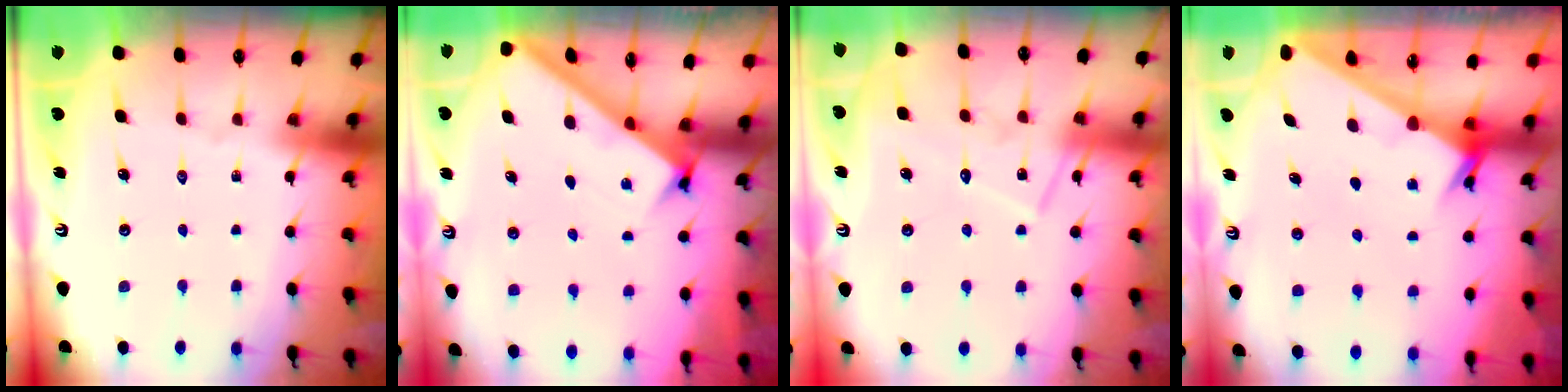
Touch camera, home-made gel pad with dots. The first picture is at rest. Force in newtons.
{"total": 2.8, "press": 2.7, "slide": 0.4}
{"total": 11.8, "press": 11.8, "slide": 0.6}
{"total": 2.3, "press": 2.3, "slide": 0.3}